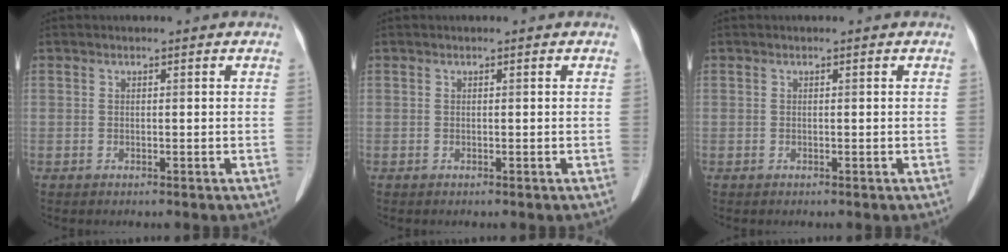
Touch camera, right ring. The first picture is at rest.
{"total": 0.0}
{"total": 0.0}